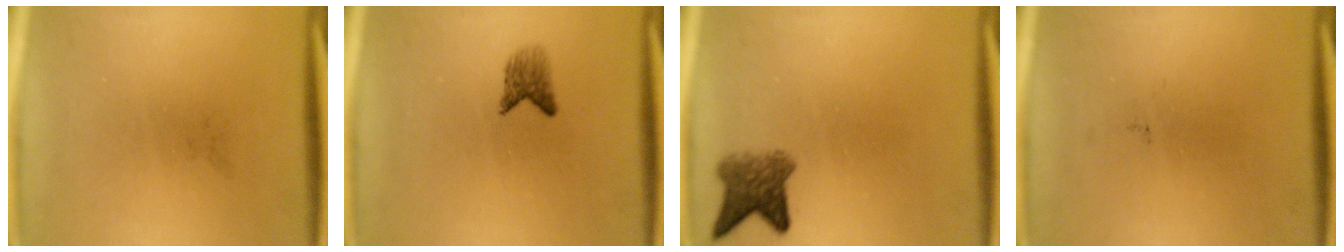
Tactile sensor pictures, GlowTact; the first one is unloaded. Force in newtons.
{"total": 2.3}
{"total": 4.5}
{"total": 0.0}